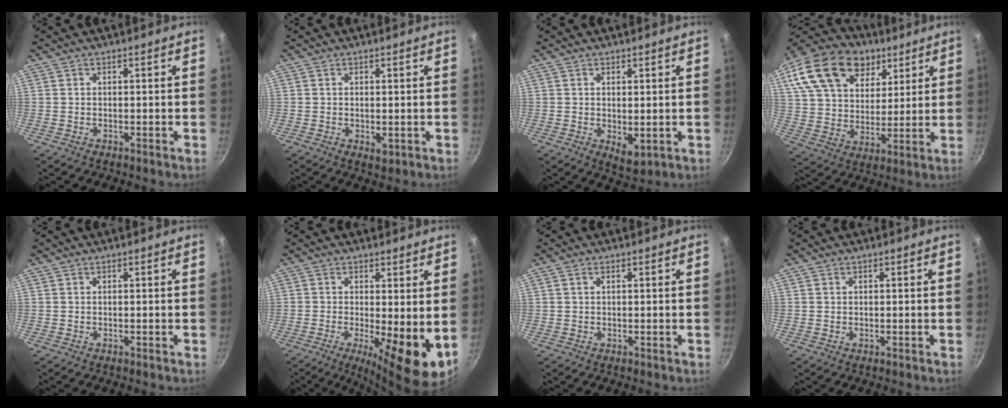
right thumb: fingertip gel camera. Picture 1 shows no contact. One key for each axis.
{"total": 1.7, "fx": 0.0, "fy": 0.9, "fz": 1.4, "tx": -0.022, "ty": -0.006, "tz": 0.002}
{"total": 4.1, "fx": 0.1, "fy": 2.1, "fz": 3.5, "tx": -0.052, "ty": -0.016, "tz": 0.007}
{"total": 23.0, "fx": 11.4, "fy": 15.3, "fz": 12.8, "tx": -0.214, "ty": -0.008, "tz": 0.197}
{"total": 0.0}
{"total": 10.3, "fx": -0.9, "fy": 2.8, "fz": 9.9, "tx": -0.140, "ty": -0.016, "tz": -0.010}
{"total": 0.8, "fx": 0.4, "fy": 0.4, "fz": 0.6, "tx": -0.009, "ty": 0.003, "tz": 0.006}
{"total": 0.5, "fx": 0.2, "fy": 0.5, "fz": 0.1, "tx": -0.002, "ty": 0.003, "tz": 0.003}